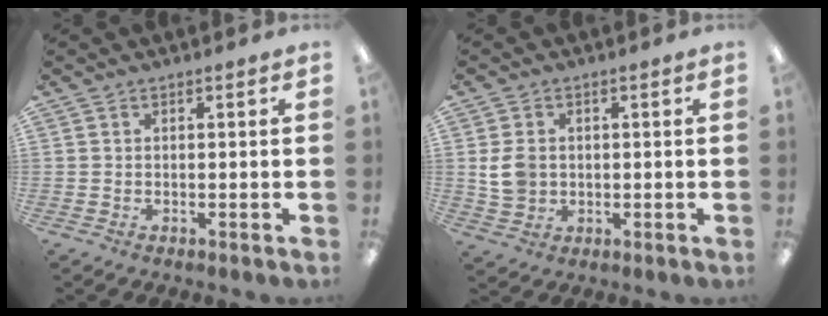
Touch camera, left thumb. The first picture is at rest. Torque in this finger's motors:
{"motor_torque": [-0.12, 0.44, 0.47, -0.44, 0.04]}